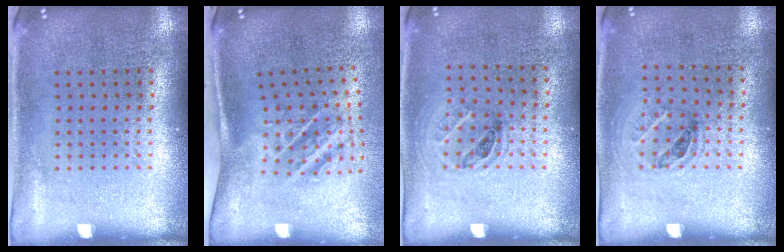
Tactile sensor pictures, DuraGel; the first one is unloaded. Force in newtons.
{"total": 2.0, "press": 1.2, "slide": 1.6}
{"total": 1.0, "press": 0.7, "slide": 0.7}
{"total": 1.0, "press": 0.7, "slide": 0.7}